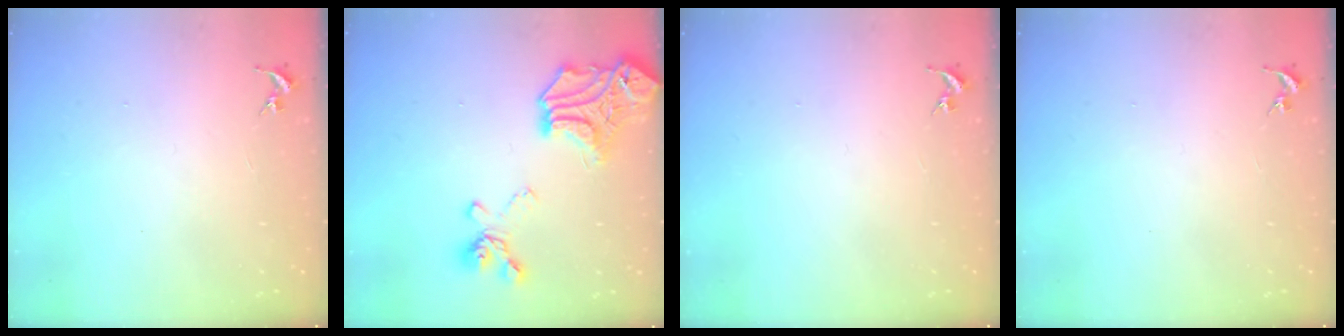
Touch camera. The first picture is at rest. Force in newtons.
{"total": 19.7, "press": 19.7, "slide": 1.0}
{"total": 0.0}
{"total": 0.0}